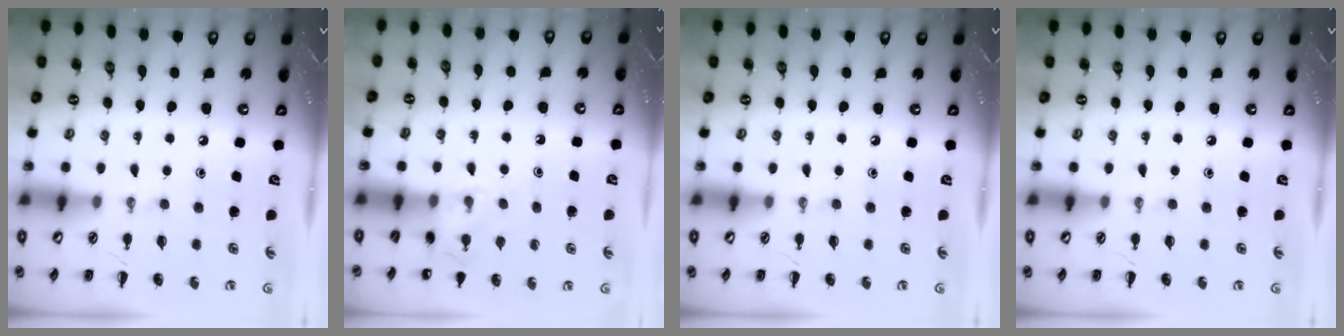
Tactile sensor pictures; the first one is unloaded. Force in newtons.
{"total": 6.1, "press": 5.9, "slide": 1.6}
{"total": 0.0}
{"total": 0.0}